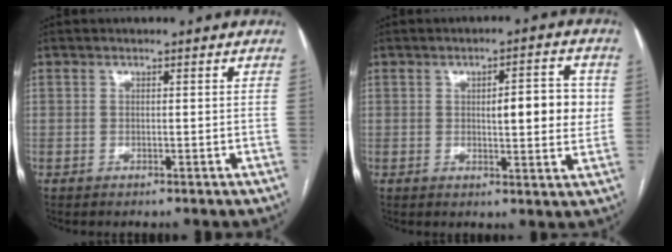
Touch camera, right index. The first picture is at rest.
{"total": 7.6, "force": [0.9, 1.9, 7.3], "torque": [-0.095, 0.007, 0.013]}